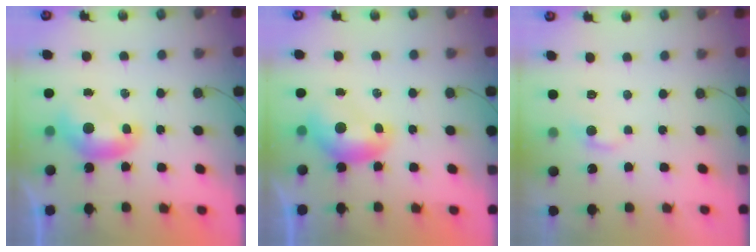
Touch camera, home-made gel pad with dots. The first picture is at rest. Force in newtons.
{"total": 0.9, "press": 0.6, "slide": 0.6}
{"total": 1.2, "press": 1.1, "slide": 0.6}